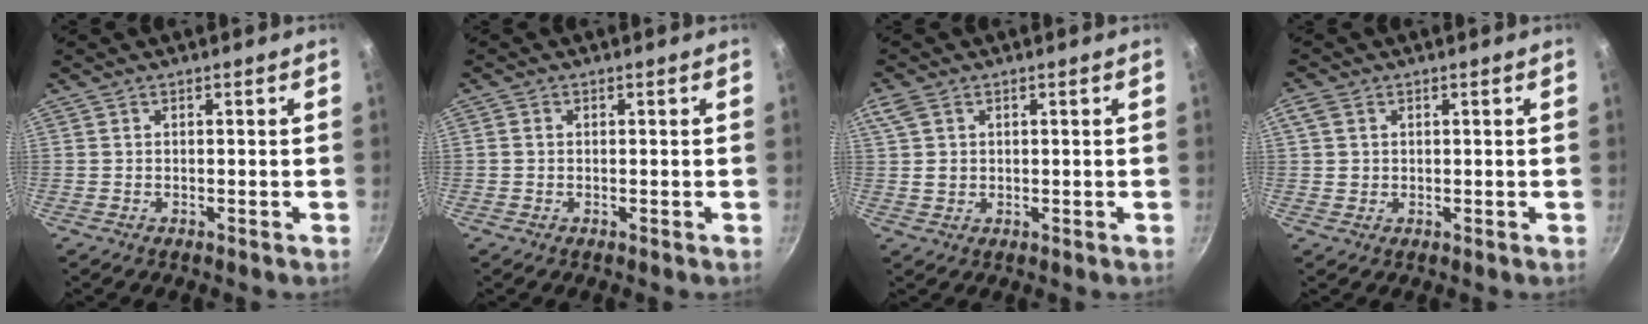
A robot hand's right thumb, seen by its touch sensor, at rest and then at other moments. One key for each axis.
{"total": 0.8, "fx": 0.0, "fy": 0.7, "fz": 0.4, "tx": -0.006, "ty": 0.004, "tz": -0.002}
{"total": 4.2, "fx": 1.5, "fy": 3.1, "fz": 2.4, "tx": -0.041, "ty": 0.001, "tz": 0.029}
{"total": 3.2, "fx": 0.9, "fy": 2.6, "fz": 1.6, "tx": -0.026, "ty": -0.001, "tz": 0.015}